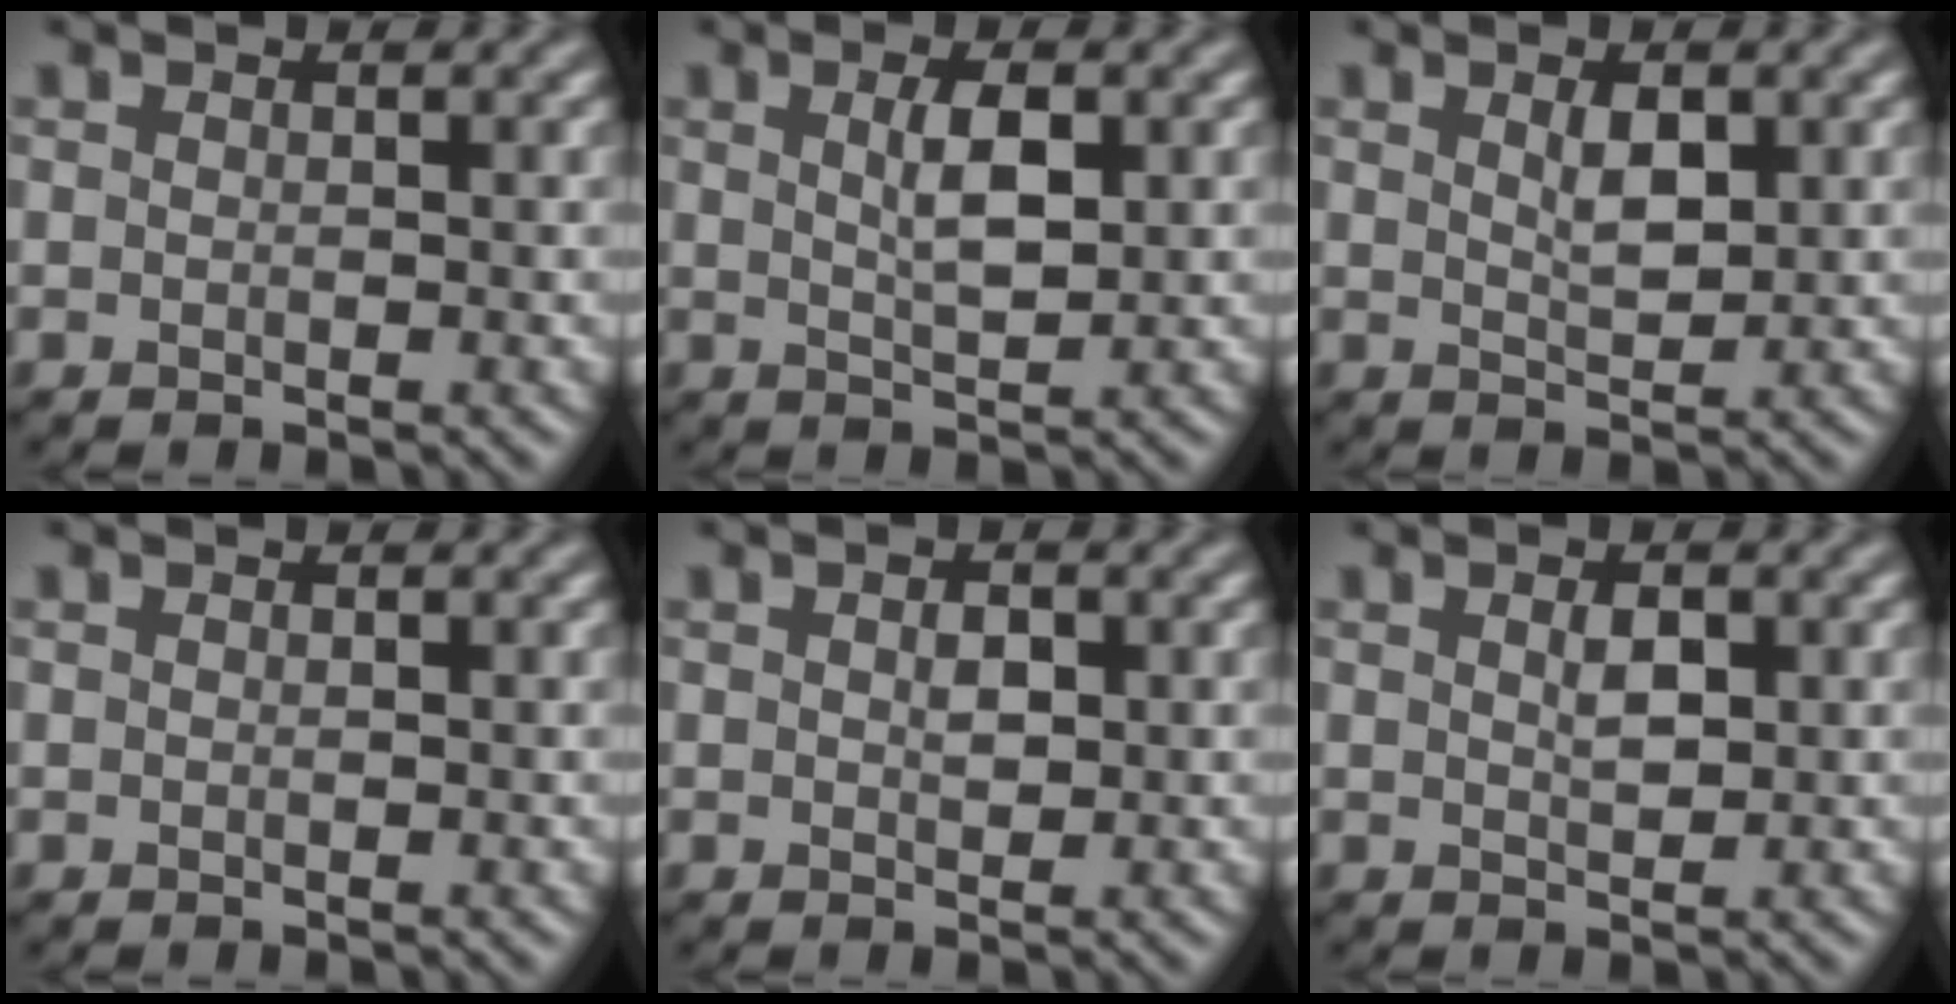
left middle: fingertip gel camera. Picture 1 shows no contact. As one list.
[{"total": 3.0, "force": [0.9, 0.9, 2.7], "torque": [-0.050, 0.003, 0.017]}, {"total": 2.2, "force": [0.9, 0.9, 1.8], "torque": [-0.034, -0.001, 0.018]}, {"total": 0.0}, {"total": 1.4, "force": [0.3, 0.8, 1.1], "torque": [-0.019, 0.002, 0.004]}, {"total": 1.7, "force": [0.5, 0.7, 1.4], "torque": [-0.028, 0.001, 0.012]}]